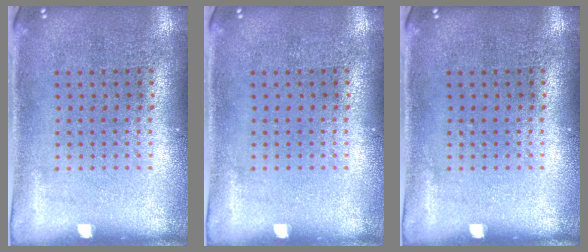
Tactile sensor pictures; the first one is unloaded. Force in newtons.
{"total": 0.0}
{"total": 0.0}